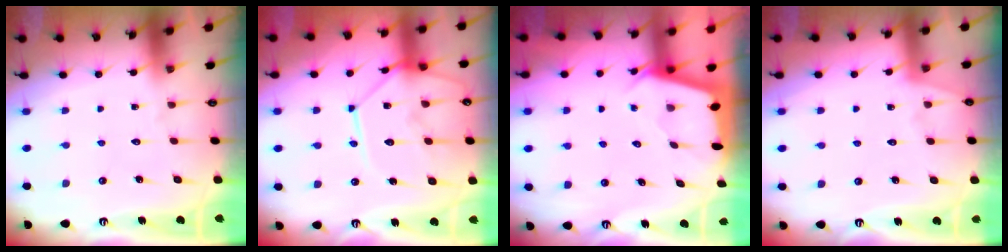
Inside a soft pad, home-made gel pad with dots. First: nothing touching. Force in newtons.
{"total": 13.0, "press": 13.0, "slide": 1.2}
{"total": 2.1, "press": 2.1, "slide": 0.3}
{"total": 3.7, "press": 3.7, "slide": 0.4}